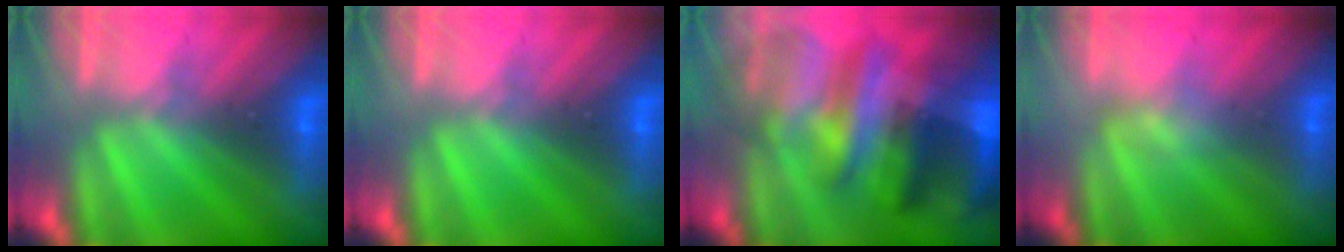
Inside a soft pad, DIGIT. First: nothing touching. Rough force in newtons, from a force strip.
{"total": 0.0}
{"total": 8.3}
{"total": 2.4}